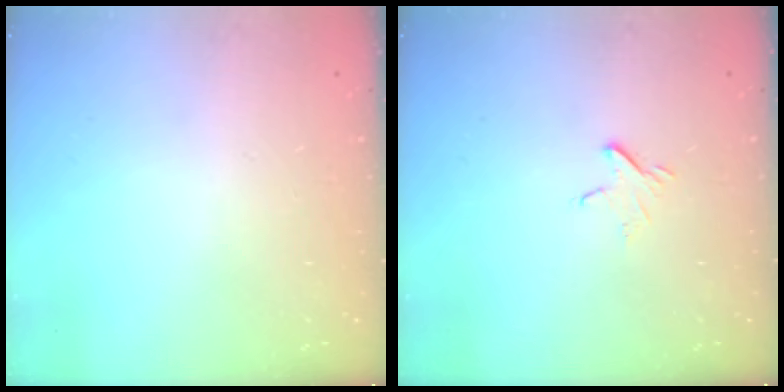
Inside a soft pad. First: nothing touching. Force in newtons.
{"total": 3.8, "press": 3.8, "slide": 0.3}